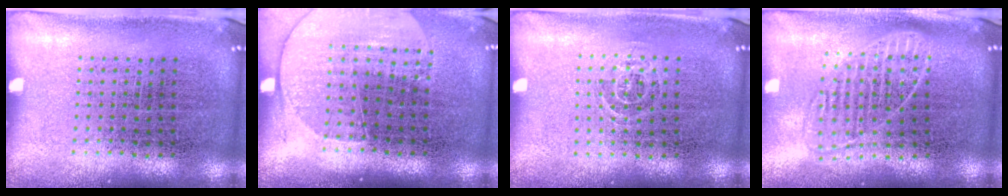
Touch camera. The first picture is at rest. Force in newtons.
{"total": 1.7, "press": 1.5, "slide": 0.7}
{"total": 0.8, "press": 0.5, "slide": 0.6}
{"total": 1.7, "press": 1.4, "slide": 1.0}